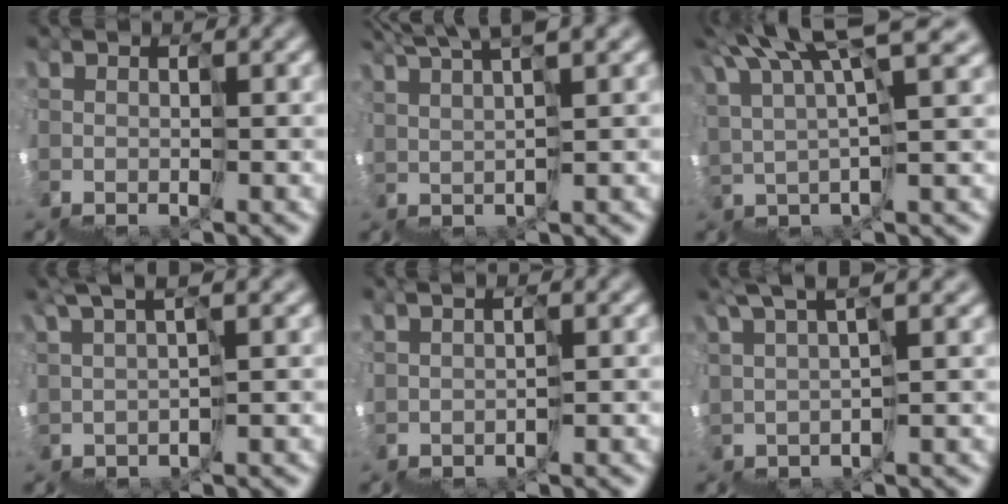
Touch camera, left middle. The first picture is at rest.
{"total": 5.0, "force": [4.7, -0.1, 1.7], "torque": [-0.038, 0.027, 0.084]}
{"total": 8.6, "force": [6.3, 1.3, 5.8], "torque": [-0.129, 0.034, 0.120]}
{"total": 2.5, "force": [2.5, -0.3, 0.5], "torque": [-0.029, 0.015, 0.040]}
{"total": 0.9, "force": [0.8, 0.0, 0.3], "torque": [-0.019, 0.006, 0.013]}
{"total": 3.2, "force": [3.0, -0.2, 0.9], "torque": [-0.036, 0.020, 0.051]}